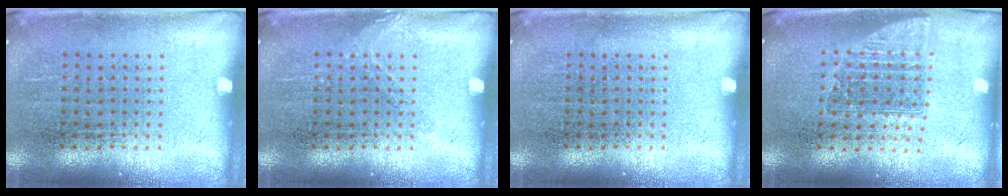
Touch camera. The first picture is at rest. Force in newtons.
{"total": 0.8, "press": 0.8, "slide": 0.2}
{"total": 0.0}
{"total": 1.5, "press": 1.2, "slide": 0.9}